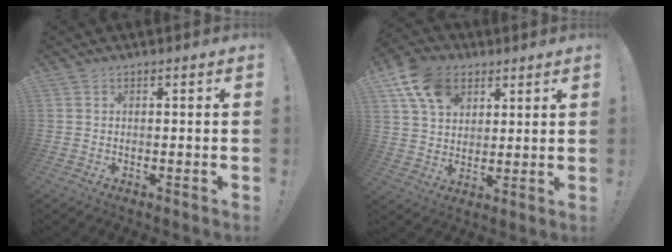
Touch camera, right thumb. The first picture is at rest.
{"total": 14.4, "force": [6.9, 10.3, 7.2], "torque": [-0.123, -0.020, 0.138]}